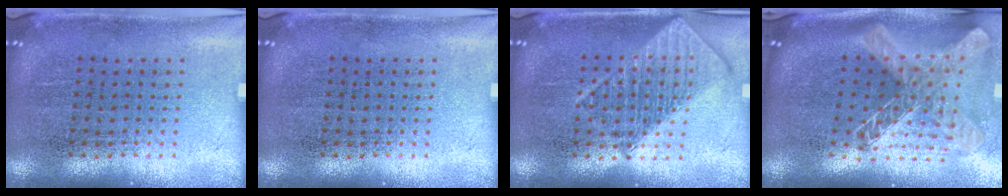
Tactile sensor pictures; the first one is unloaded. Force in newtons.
{"total": 0.0}
{"total": 2.9, "press": 2.9, "slide": 0.3}
{"total": 2.1, "press": 1.6, "slide": 1.4}